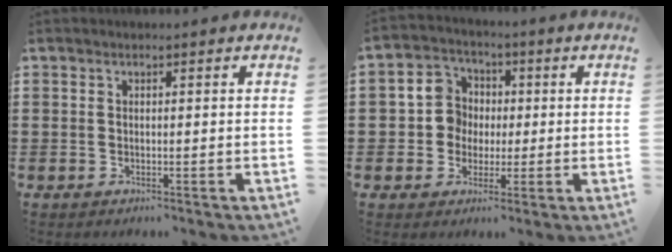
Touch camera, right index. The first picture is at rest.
{"total": 6.2, "force": [0.1, 6.0, 1.8], "torque": [-0.059, 0.020, 0.000]}